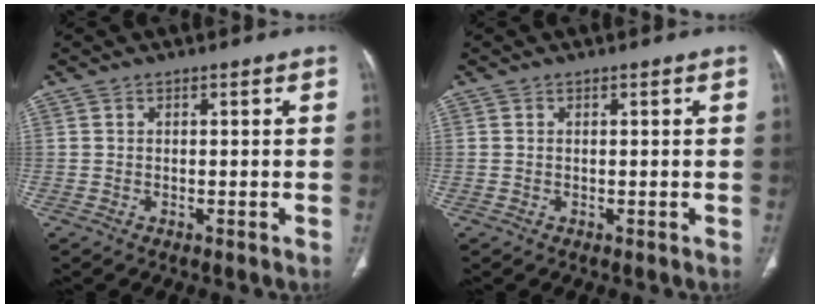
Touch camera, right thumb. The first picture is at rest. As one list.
[{"total": 0.0}]